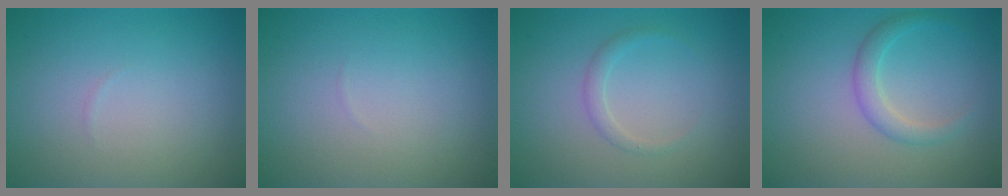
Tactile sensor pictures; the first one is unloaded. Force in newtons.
{"total": 0.0}
{"total": 1.2, "press": 1.2, "slide": 0.1}
{"total": 2.0, "press": 2.0, "slide": 0.1}